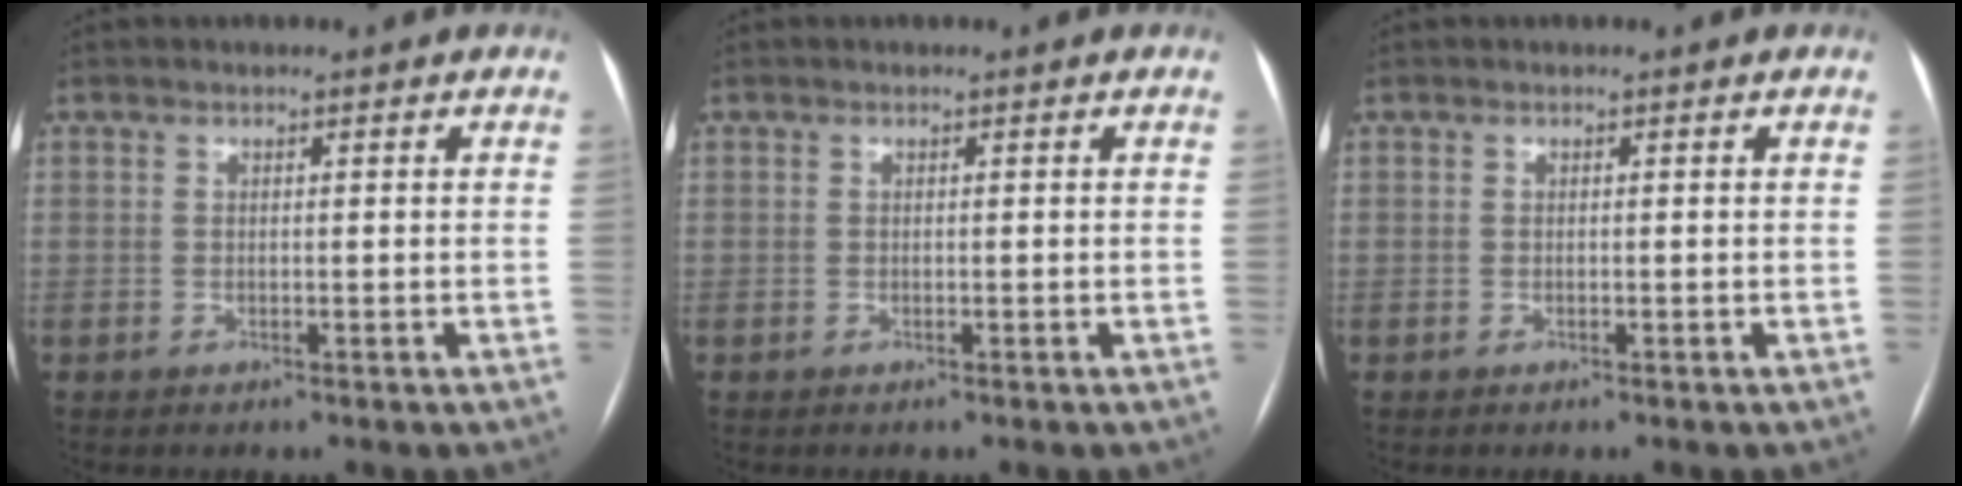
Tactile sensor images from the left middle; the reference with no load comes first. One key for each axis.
{"total": 0.0}
{"total": 0.0}